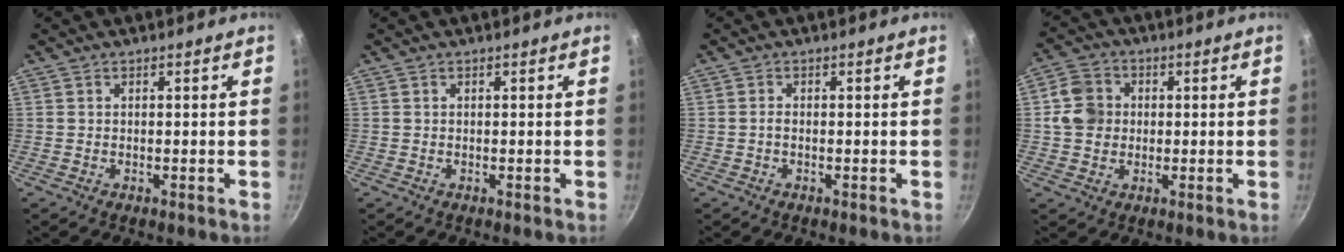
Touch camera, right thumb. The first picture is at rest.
{"total": 0.0}
{"total": 0.8, "force": [-0.3, 0.3, 0.6], "torque": [-0.014, 0.004, -0.008]}
{"total": 7.3, "force": [0.6, 6.5, 3.4], "torque": [-0.038, 0.006, -0.002]}